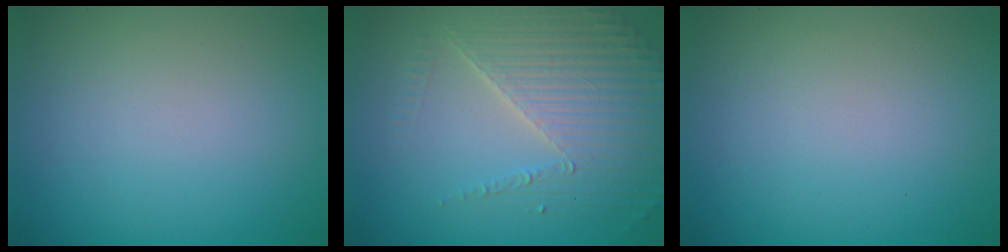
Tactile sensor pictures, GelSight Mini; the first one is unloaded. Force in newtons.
{"total": 5.1, "press": 4.2, "slide": 2.9}
{"total": 0.0}